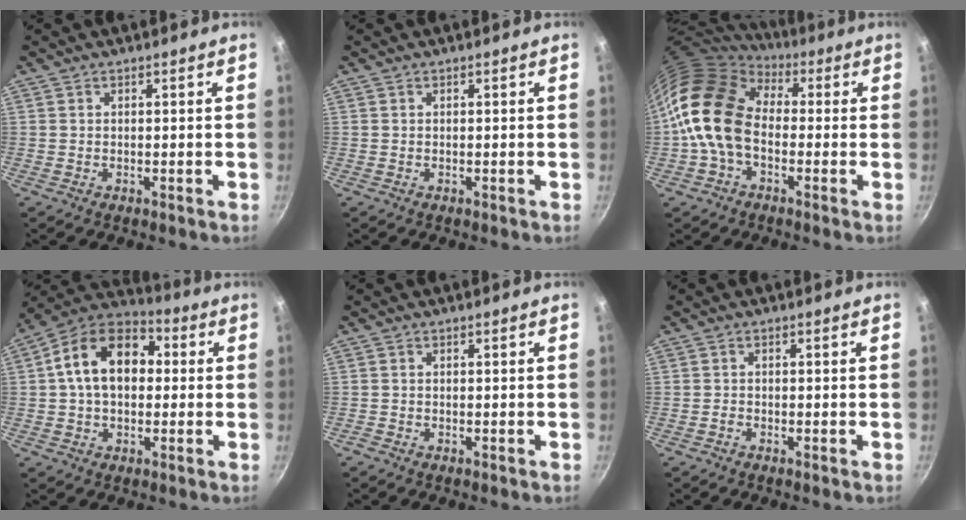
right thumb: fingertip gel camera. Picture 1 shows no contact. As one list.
[{"total": 0.0}, {"total": 14.6, "force": [-0.5, 10.2, 10.4], "torque": [-0.167, 0.026, -0.030]}, {"total": 15.5, "force": [1.8, 10.6, 11.2], "torque": [-0.153, 0.034, 0.008]}, {"total": 0.0}, {"total": 0.7, "force": [-0.5, 0.3, 0.4], "torque": [-0.011, 0.004, -0.014]}]